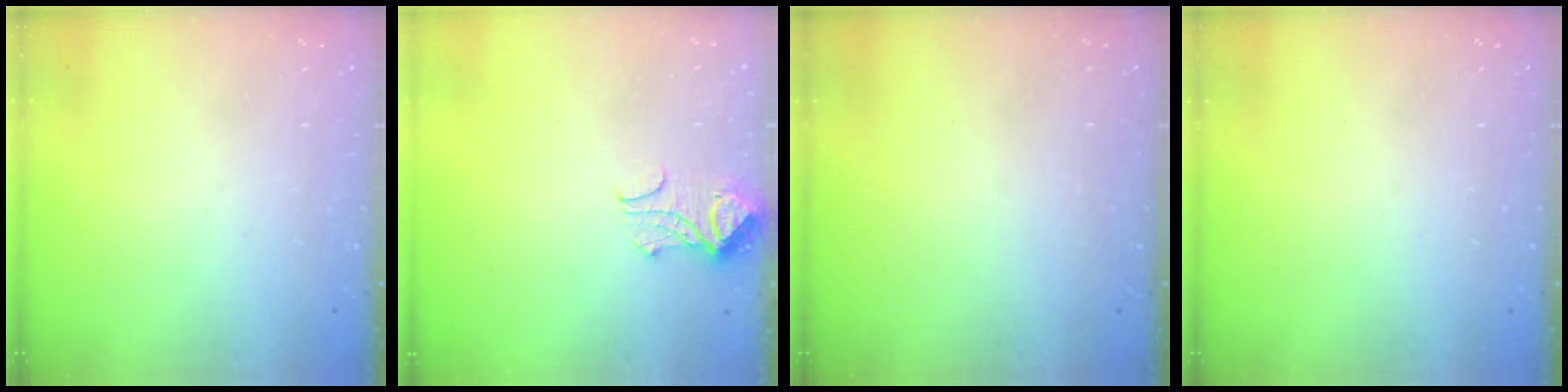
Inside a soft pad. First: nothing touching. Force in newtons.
{"total": 1.2, "press": 0.6, "slide": 1.0}
{"total": 0.0}
{"total": 0.0}